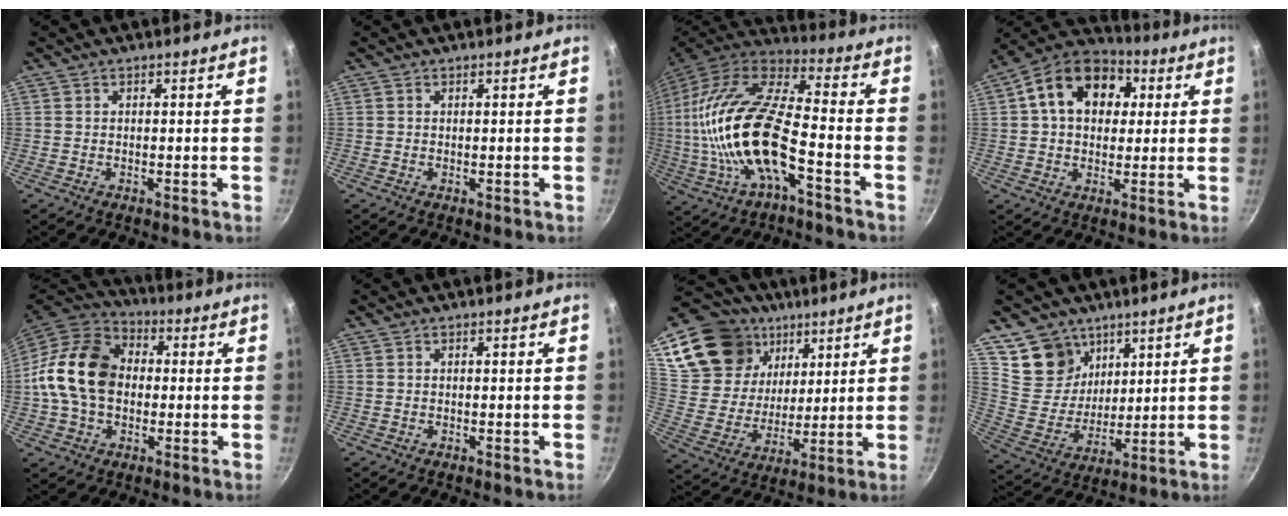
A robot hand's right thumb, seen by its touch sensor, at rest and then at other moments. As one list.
[{"total": 0.0}, {"total": 23.3, "force": [-4.7, 9.2, 20.8], "torque": [-0.407, 0.031, -0.099]}, {"total": 16.3, "force": [4.1, 11.9, 10.4], "torque": [-0.150, 0.021, 0.049]}, {"total": 17.1, "force": [0.2, 12.7, 11.5], "torque": [-0.187, 0.030, -0.011]}, {"total": 0.0}, {"total": 22.1, "force": [11.2, 16.4, 9.7], "torque": [-0.156, -0.030, 0.215]}, {"total": 12.1, "force": [7.8, 8.8, 2.8], "torque": [-0.012, -0.057, 0.154]}]